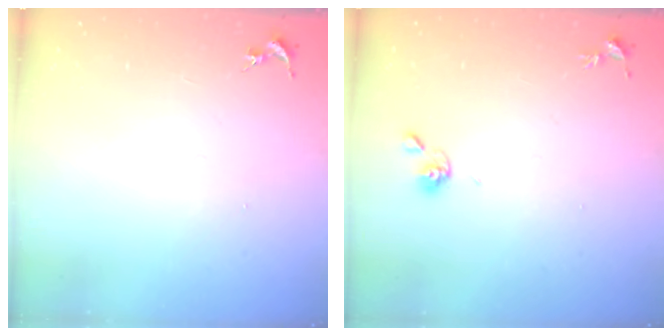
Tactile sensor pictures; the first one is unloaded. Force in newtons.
{"total": 5.6, "press": 5.6, "slide": 1.0}